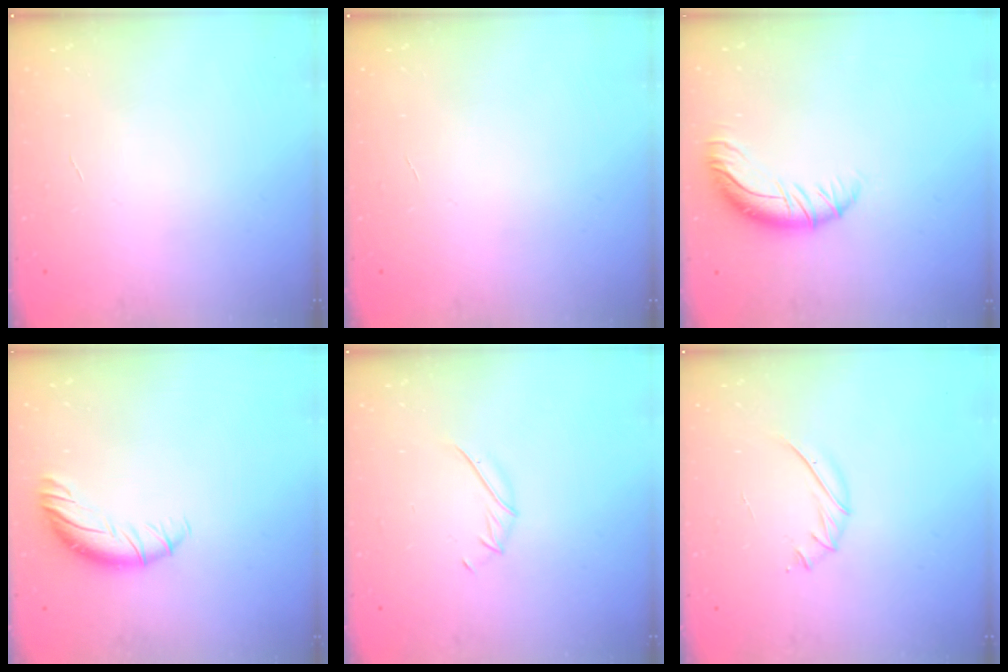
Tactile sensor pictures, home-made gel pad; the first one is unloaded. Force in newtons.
{"total": 0.0}
{"total": 10.3, "press": 10.3, "slide": 0.4}
{"total": 8.5, "press": 8.5, "slide": 0.6}
{"total": 4.6, "press": 4.5, "slide": 0.9}
{"total": 5.9, "press": 5.8, "slide": 1.5}